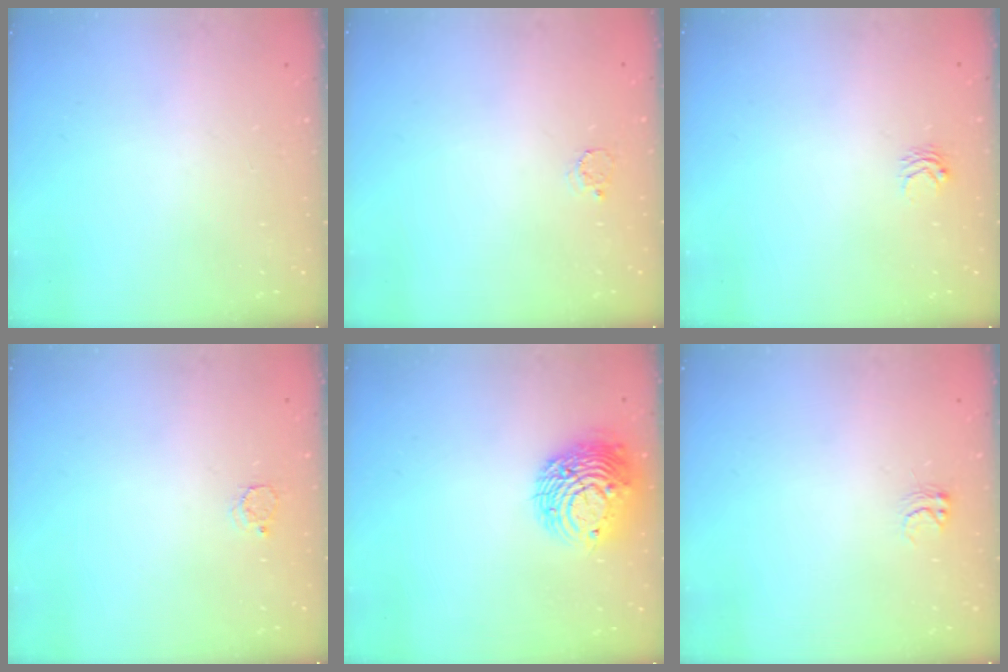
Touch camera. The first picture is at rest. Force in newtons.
{"total": 2.5, "press": 2.5, "slide": 0.3}
{"total": 3.5, "press": 3.5, "slide": 0.4}
{"total": 2.4, "press": 2.4, "slide": 0.3}
{"total": 12.6, "press": 12.5, "slide": 1.4}
{"total": 2.6, "press": 2.6, "slide": 0.2}